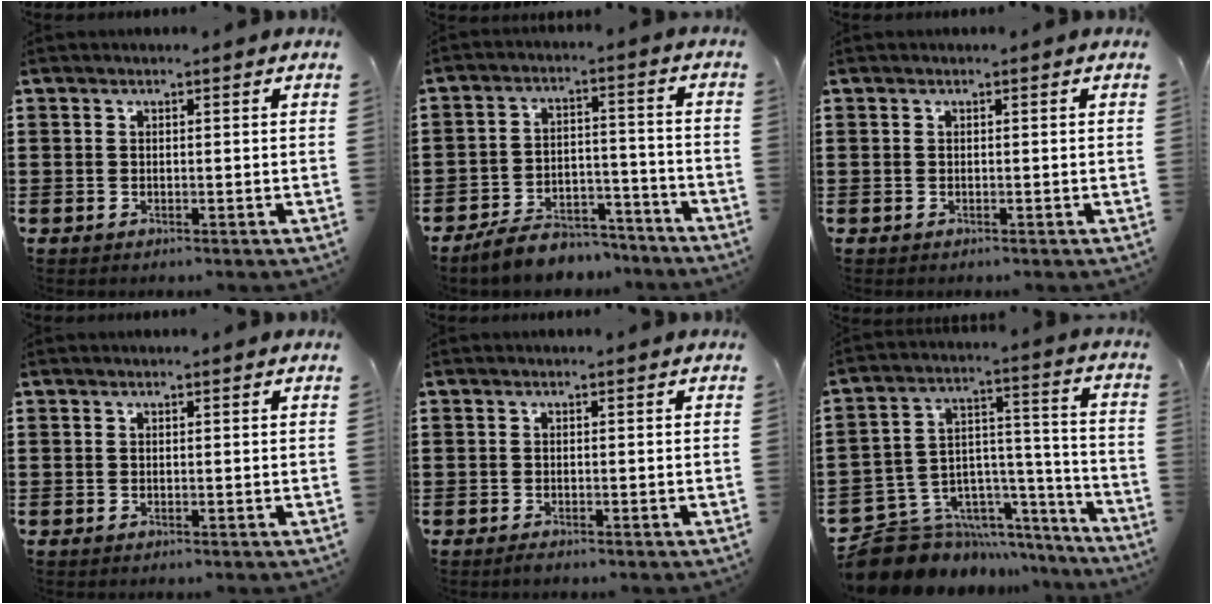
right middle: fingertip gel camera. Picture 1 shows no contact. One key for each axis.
{"total": 6.5, "fx": -6.2, "fy": 1.8, "fz": 1.0, "tx": -0.017, "ty": 0.024, "tz": -0.122}
{"total": 0.0}
{"total": 0.0}
{"total": 0.6, "fx": -0.6, "fy": 0.2, "fz": 0.2, "tx": -0.005, "ty": -0.004, "tz": -0.011}
{"total": 9.0, "fx": -7.6, "fy": 4.8, "fz": 1.1, "tx": -0.042, "ty": -0.002, "tz": -0.139}